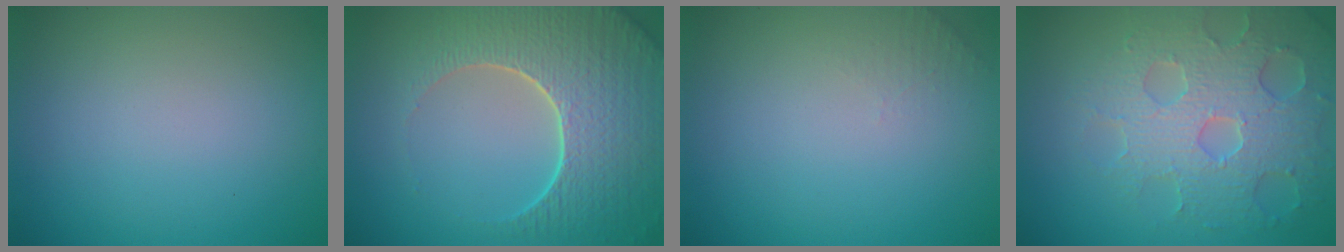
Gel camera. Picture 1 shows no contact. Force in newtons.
{"total": 8.0, "press": 6.2, "slide": 5.2}
{"total": 1.0, "press": 0.9, "slide": 0.3}
{"total": 6.5, "press": 5.3, "slide": 3.9}